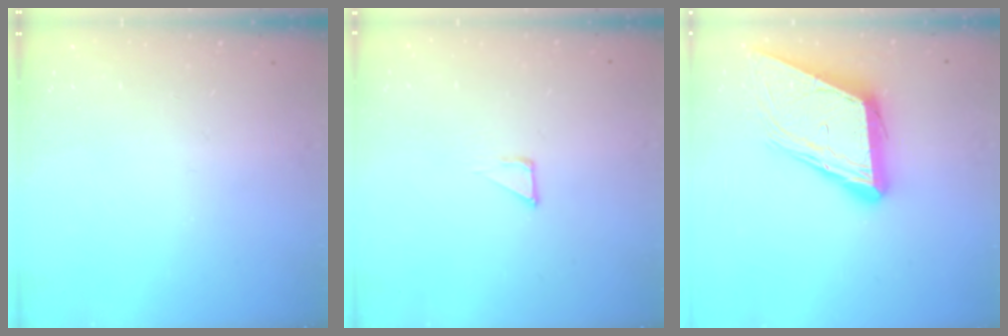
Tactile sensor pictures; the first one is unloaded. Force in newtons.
{"total": 2.1, "press": 2.1, "slide": 0.1}
{"total": 14.8, "press": 14.1, "slide": 4.2}